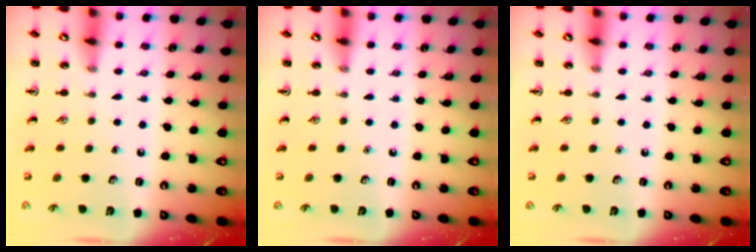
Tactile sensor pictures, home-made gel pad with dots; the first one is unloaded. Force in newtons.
{"total": 0.0}
{"total": 0.0}